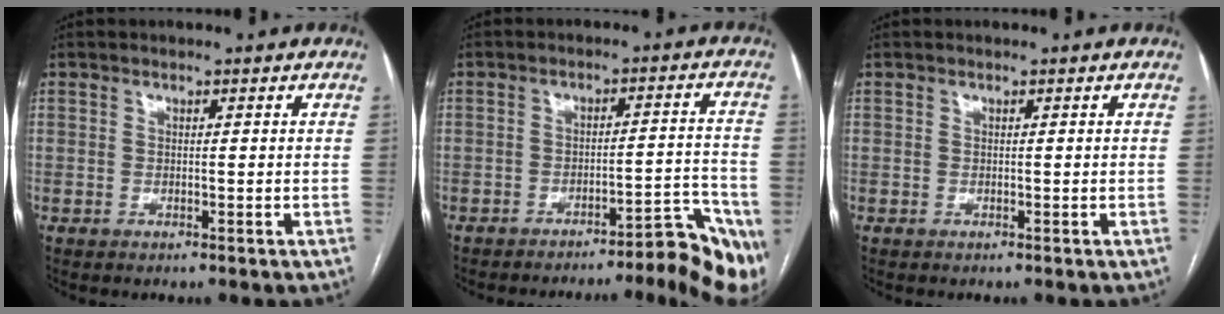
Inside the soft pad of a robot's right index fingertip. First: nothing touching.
{"total": 12.3, "force": [-9.4, 1.5, 7.8], "torque": [-0.037, 0.038, -0.115]}
{"total": 0.0}